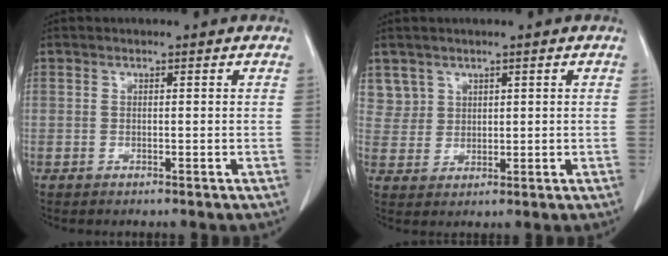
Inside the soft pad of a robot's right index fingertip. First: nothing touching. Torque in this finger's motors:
{"motor_torque": [-0.34, 0.37, -0.16, -0.02]}